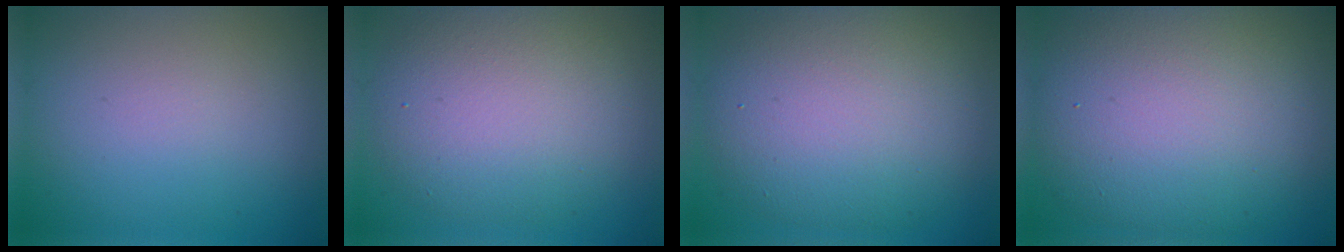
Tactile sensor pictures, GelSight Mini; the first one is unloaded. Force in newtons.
{"total": 7.3, "press": 7.3, "slide": 0.6}
{"total": 9.7, "press": 9.6, "slide": 0.7}
{"total": 12.8, "press": 12.8, "slide": 0.5}